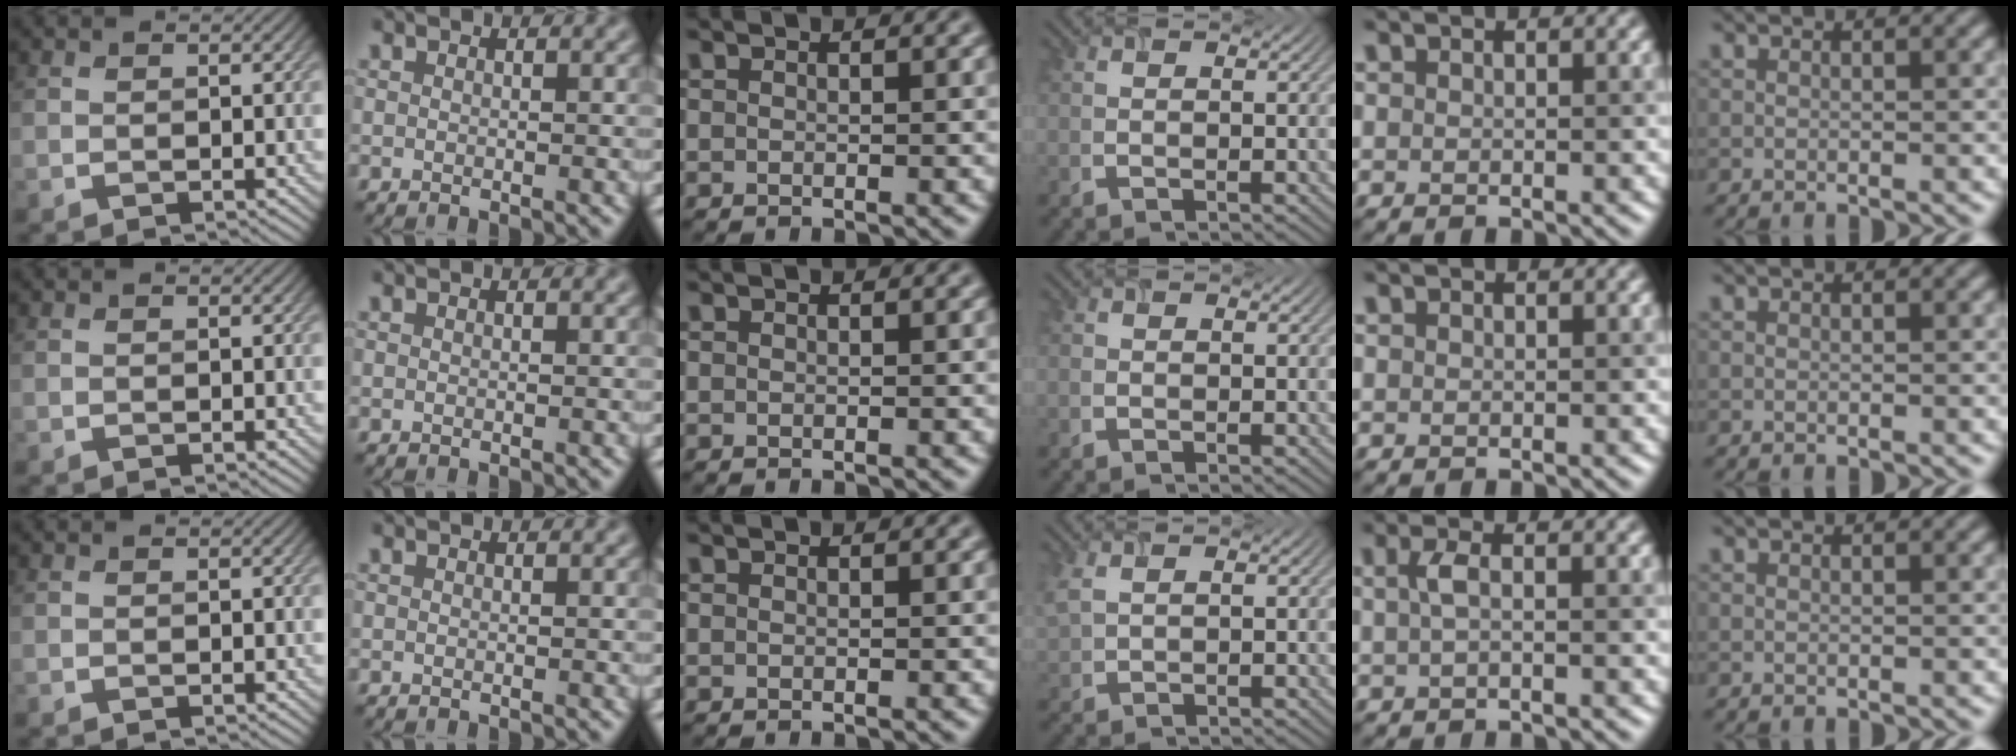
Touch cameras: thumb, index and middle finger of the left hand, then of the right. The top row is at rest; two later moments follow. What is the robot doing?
{"motion": "insert", "object": "airpods case & airpods"}